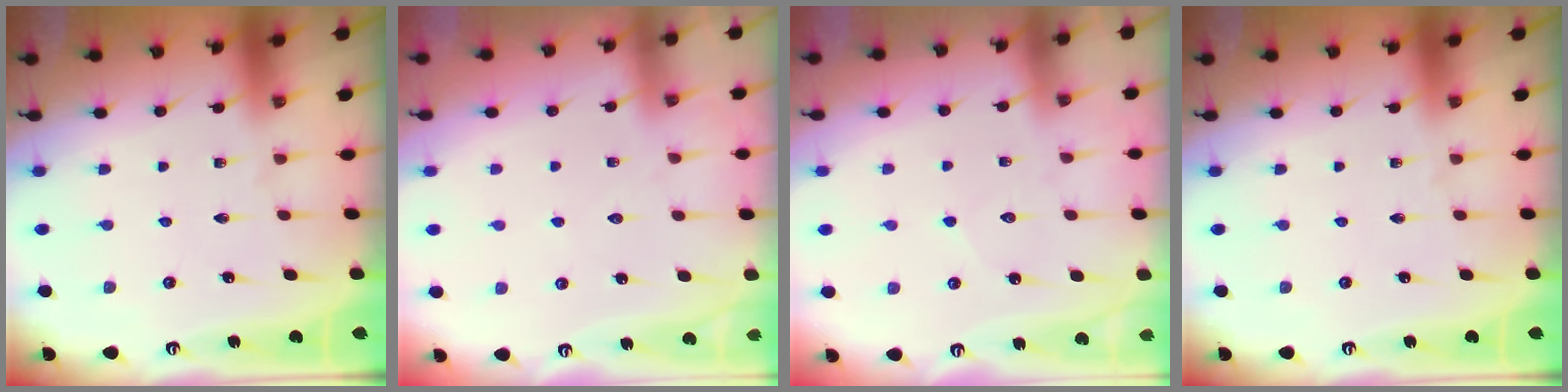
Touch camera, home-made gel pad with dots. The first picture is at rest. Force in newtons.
{"total": 4.9, "press": 4.9, "slide": 0.6}
{"total": 3.8, "press": 3.8, "slide": 0.3}
{"total": 0.0}